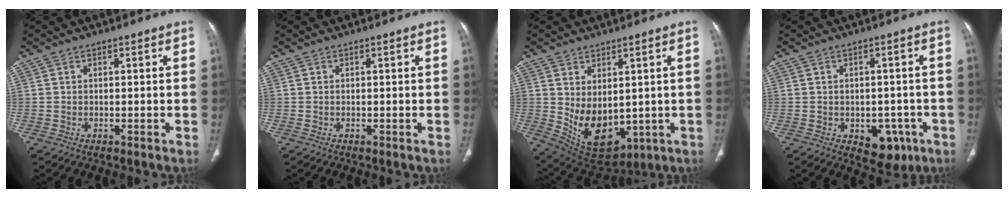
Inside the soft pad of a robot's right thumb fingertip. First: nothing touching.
{"total": 0.0}
{"total": 12.0, "force": [0.0, 7.4, 9.5], "torque": [-0.141, -0.015, 0.038]}
{"total": 7.3, "force": [-2.7, 4.9, 4.7], "torque": [-0.029, 0.011, -0.023]}